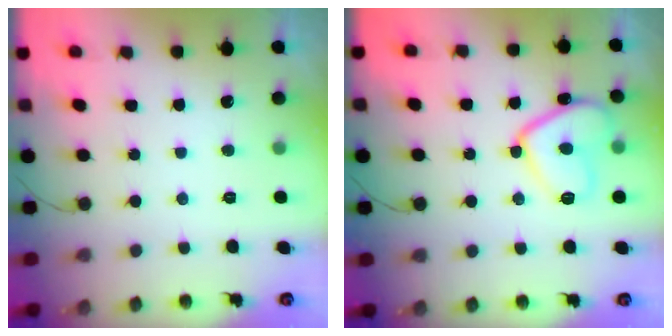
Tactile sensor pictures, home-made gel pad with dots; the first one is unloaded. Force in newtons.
{"total": 13.0, "press": 13.0, "slide": 1.2}